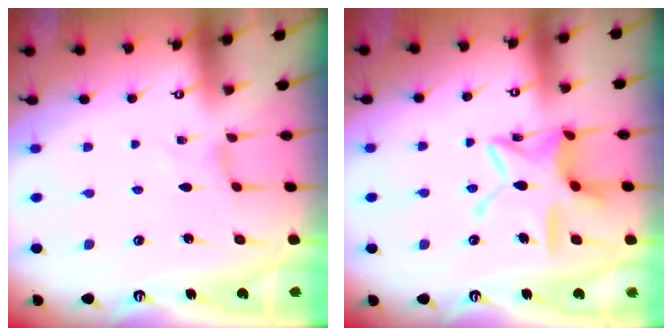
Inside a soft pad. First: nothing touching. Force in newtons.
{"total": 14.4, "press": 14.4, "slide": 1.2}